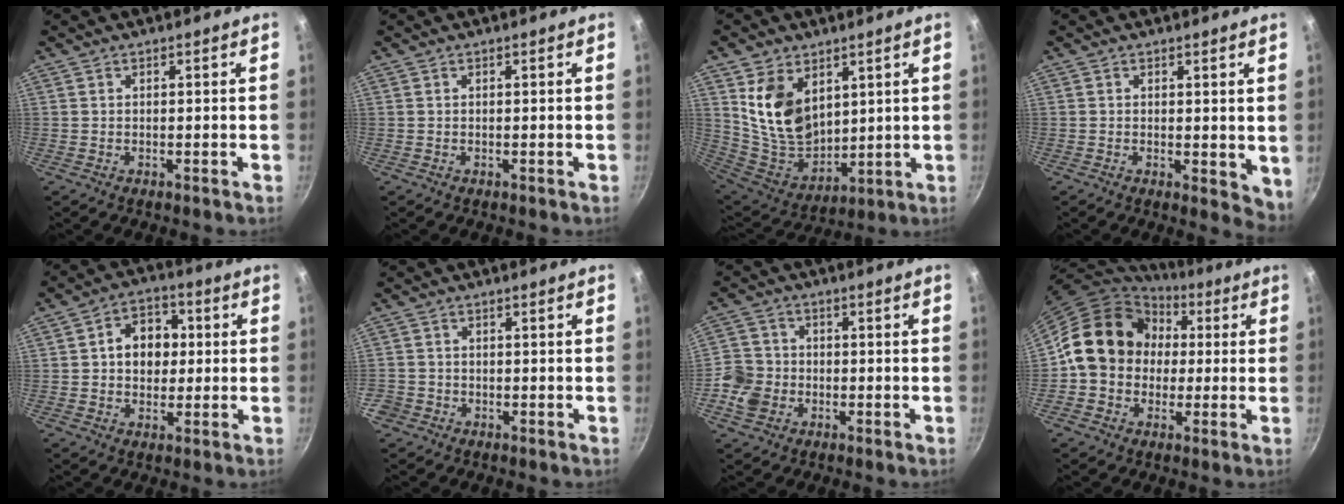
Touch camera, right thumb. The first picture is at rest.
{"total": 0.0}
{"total": 14.4, "force": [5.6, 9.9, 8.9], "torque": [-0.132, -0.050, 0.126]}
{"total": 4.6, "force": [0.7, 2.6, 3.7], "torque": [-0.041, -0.007, 0.011]}
{"total": 9.3, "force": [1.0, 7.2, 5.8], "torque": [-0.046, 0.012, 0.004]}
{"total": 3.4, "force": [-1.5, 2.9, 0.8], "torque": [-0.016, 0.018, -0.026]}
{"total": 7.7, "force": [-2.4, 6.7, 2.9], "torque": [-0.032, 0.023, -0.059]}
{"total": 15.4, "force": [1.4, 13.4, 7.4], "torque": [-0.086, 0.032, 0.009]}